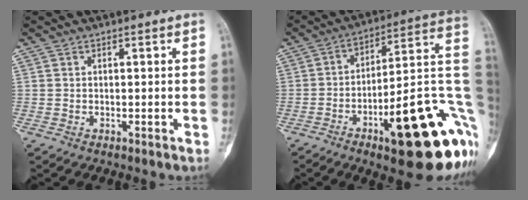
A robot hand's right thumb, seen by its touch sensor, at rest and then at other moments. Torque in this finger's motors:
{"motor_torque": [3.14, 1.86, 1.38, -1.39, 0.53]}